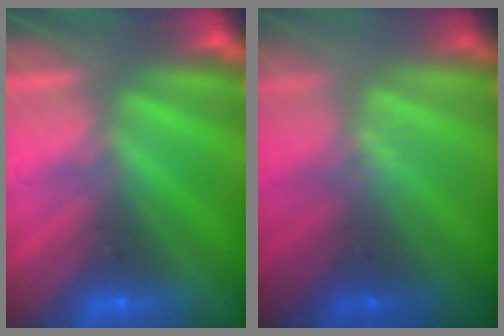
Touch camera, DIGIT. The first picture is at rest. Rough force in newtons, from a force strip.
{"total": 2.3}